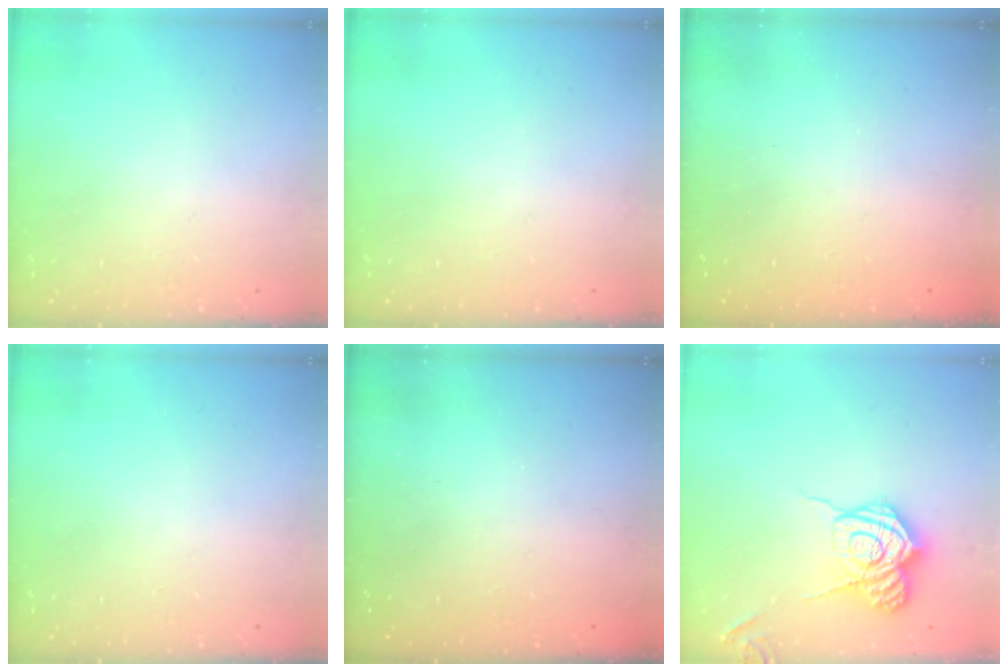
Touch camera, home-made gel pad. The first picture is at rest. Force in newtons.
{"total": 0.0}
{"total": 2.5, "press": 2.4, "slide": 0.8}
{"total": 0.0}
{"total": 2.3, "press": 2.2, "slide": 0.8}
{"total": 14.2, "press": 14.1, "slide": 0.8}